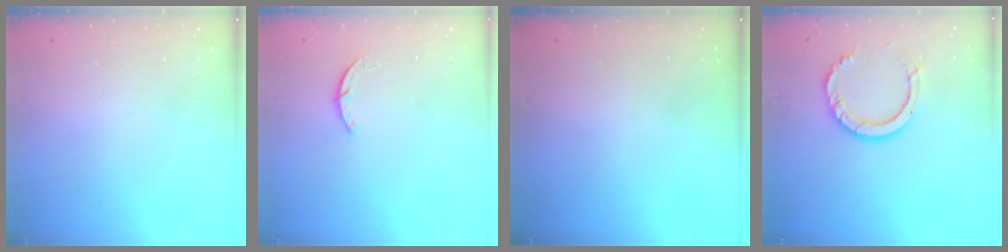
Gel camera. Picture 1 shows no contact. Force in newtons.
{"total": 3.2, "press": 3.2, "slide": 0.4}
{"total": 0.0}
{"total": 9.7, "press": 9.6, "slide": 0.9}